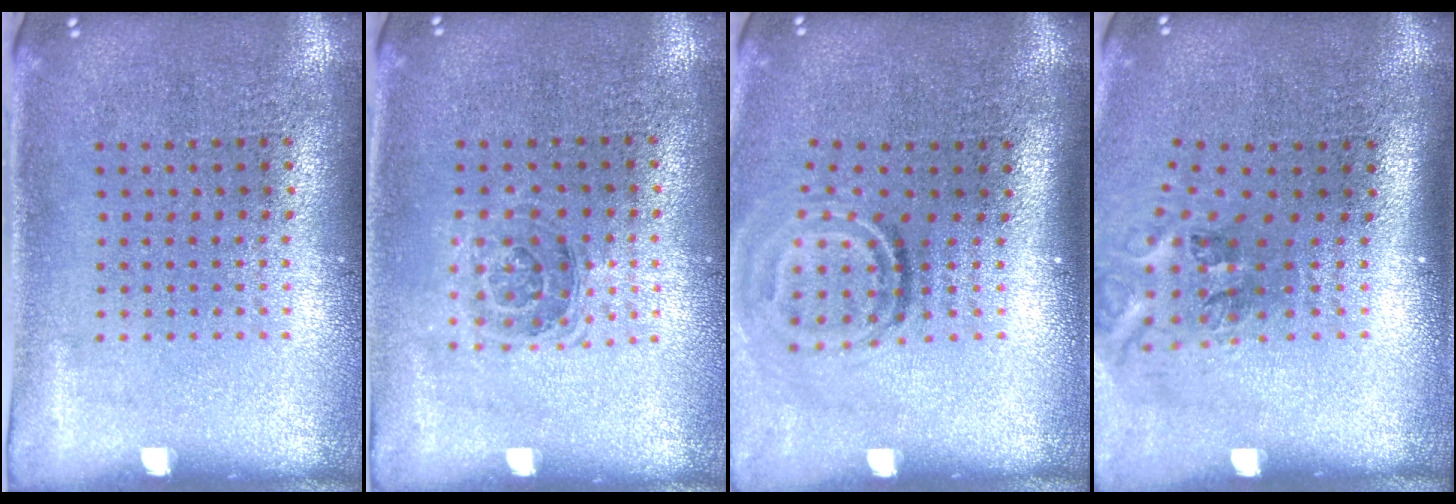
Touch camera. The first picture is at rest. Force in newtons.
{"total": 1.1, "press": 1.0, "slide": 0.5}
{"total": 1.9, "press": 1.1, "slide": 1.5}
{"total": 1.7, "press": 1.1, "slide": 1.2}